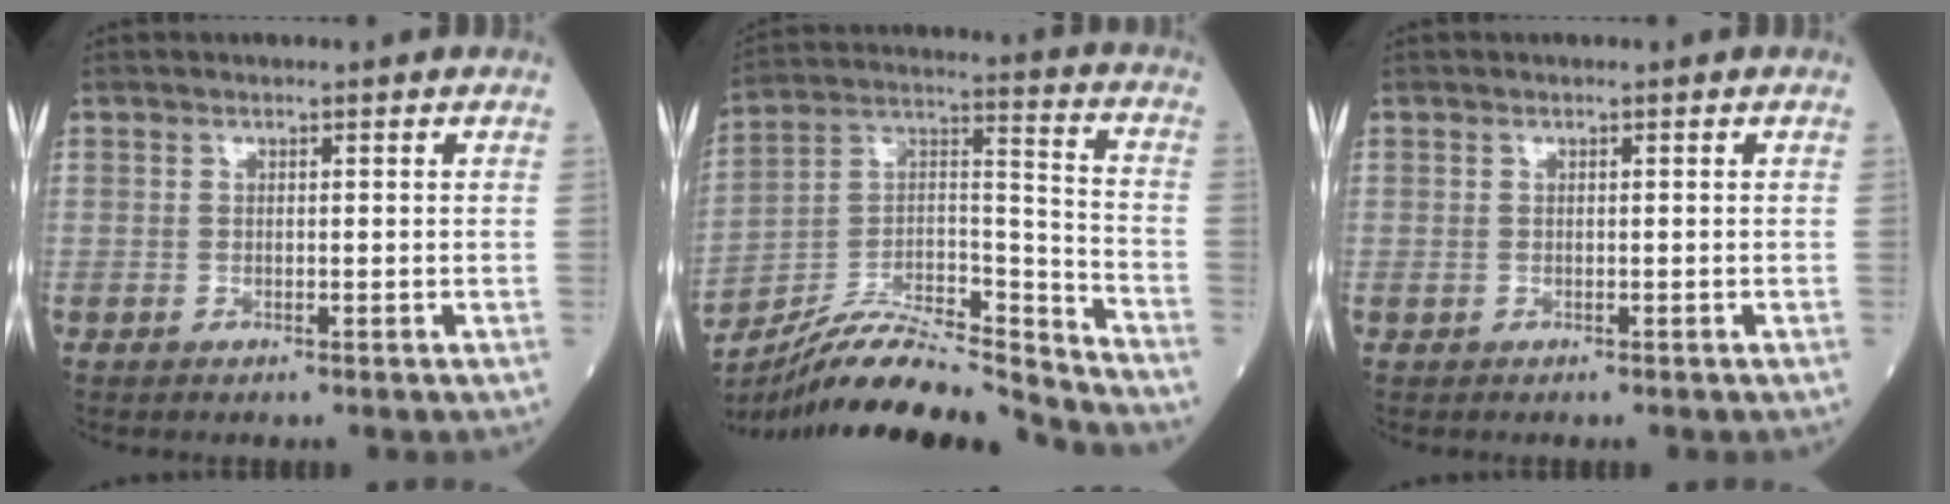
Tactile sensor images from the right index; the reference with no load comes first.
{"total": 21.7, "force": [-20.1, 1.9, 7.9], "torque": [-0.173, 0.021, -0.348]}
{"total": 0.8, "force": [-0.1, 0.6, 0.4], "torque": [-0.020, 0.008, 0.002]}